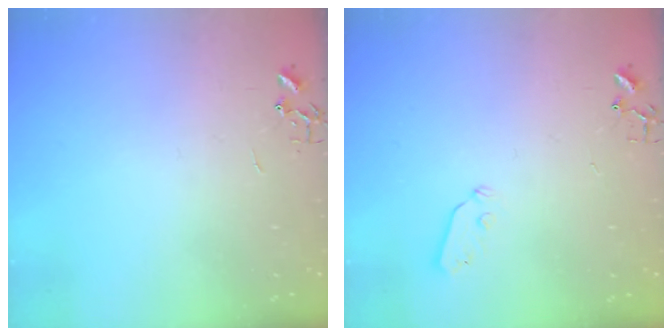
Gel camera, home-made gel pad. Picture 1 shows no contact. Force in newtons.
{"total": 3.3, "press": 3.3, "slide": 0.5}